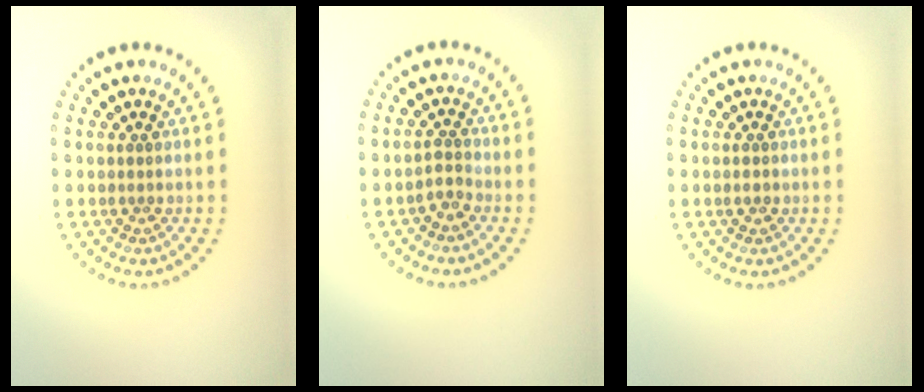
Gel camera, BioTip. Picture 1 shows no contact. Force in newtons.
{"total": 1.4, "press": 1.0, "slide": 1.0}
{"total": 1.1, "press": 1.1, "slide": 0.2}